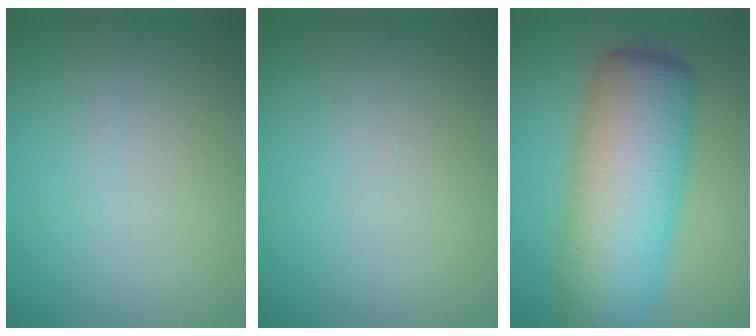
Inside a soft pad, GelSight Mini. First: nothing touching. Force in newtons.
{"total": 0.0}
{"total": 11.5, "press": 11.5, "slide": 0.3}